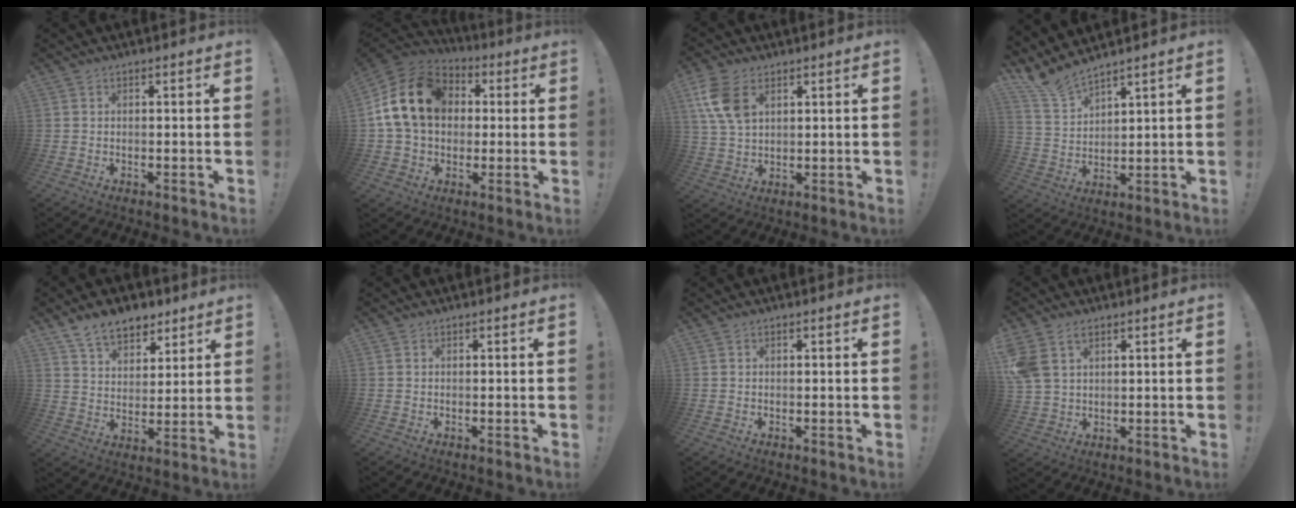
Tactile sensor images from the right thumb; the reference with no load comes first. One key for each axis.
{"total": 18.4, "fx": 3.4, "fy": 13.9, "fz": 11.6, "tx": -0.203, "ty": 0.012, "tz": 0.068}
{"total": 10.5, "fx": 4.4, "fy": 6.5, "fz": 6.9, "tx": -0.140, "ty": -0.002, "tz": 0.086}
{"total": 7.7, "fx": 7.2, "fy": 1.5, "fz": 2.2, "tx": -0.070, "ty": -0.048, "tz": 0.141}
{"total": 11.2, "fx": 8.1, "fy": 6.5, "fz": 4.2, "tx": -0.072, "ty": -0.045, "tz": 0.157}
{"total": 0.0}
{"total": 0.0}
{"total": 6.8, "fx": 3.6, "fy": 4.4, "fz": 3.7, "tx": -0.069, "ty": -0.005, "tz": 0.074}